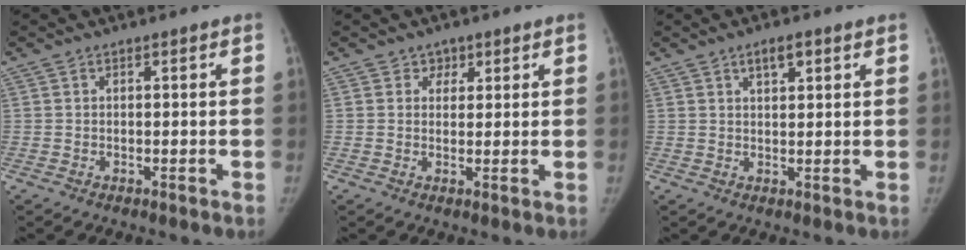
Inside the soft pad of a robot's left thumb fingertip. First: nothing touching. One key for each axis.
{"total": 2.5, "fx": 1.4, "fy": 2.1, "fz": 0.3, "tx": 0.022, "ty": -0.005, "tz": 0.013}
{"total": 3.5, "fx": 1.9, "fy": 1.5, "fz": 2.4, "tx": -0.031, "ty": -0.004, "tz": 0.032}